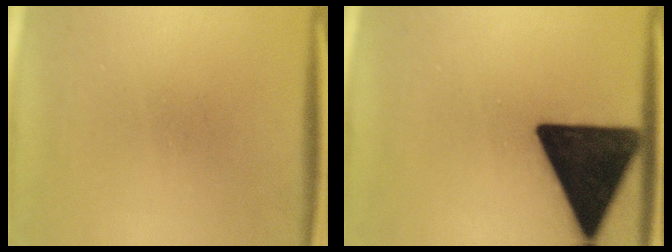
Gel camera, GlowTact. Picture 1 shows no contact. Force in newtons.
{"total": 19.6}